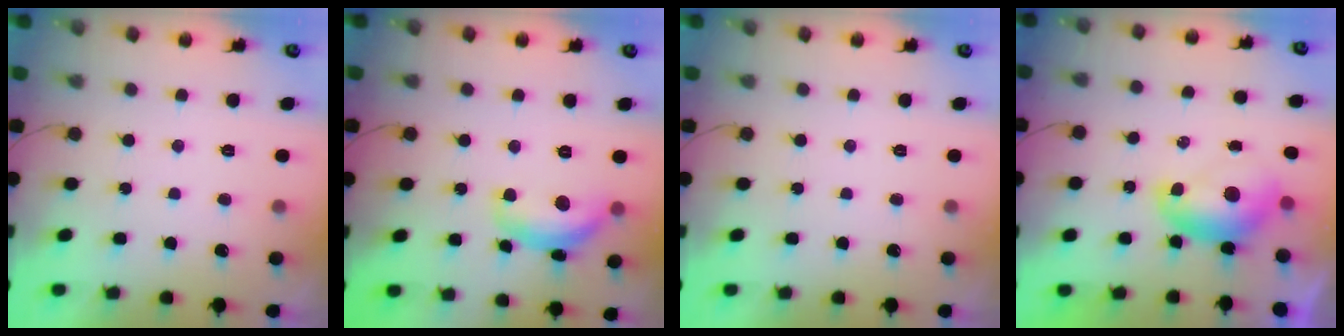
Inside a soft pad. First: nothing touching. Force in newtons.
{"total": 12.6, "press": 12.6, "slide": 0.7}
{"total": 0.0}
{"total": 8.4, "press": 8.3, "slide": 0.6}